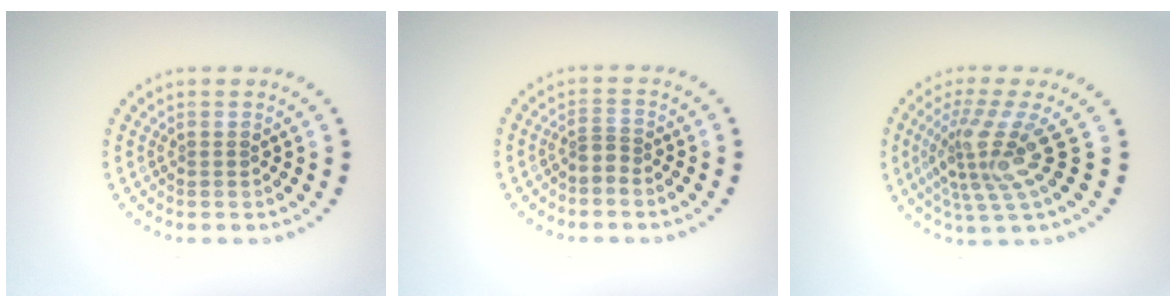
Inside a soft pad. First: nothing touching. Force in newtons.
{"total": 1.1, "press": 0.7, "slide": 0.9}
{"total": 4.5, "press": 3.1, "slide": 3.2}